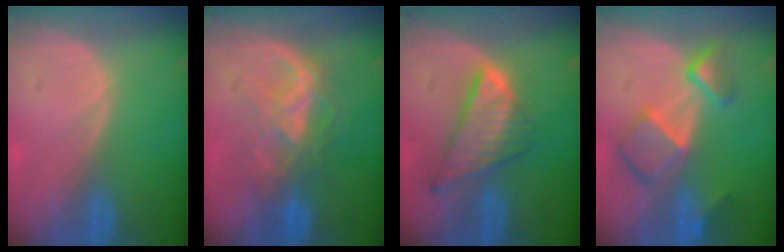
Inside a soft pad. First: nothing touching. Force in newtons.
{"total": 6.5, "press": 6.5, "slide": 0.5}
{"total": 8.7, "press": 7.5, "slide": 4.4}
{"total": 7.9, "press": 6.9, "slide": 3.9}